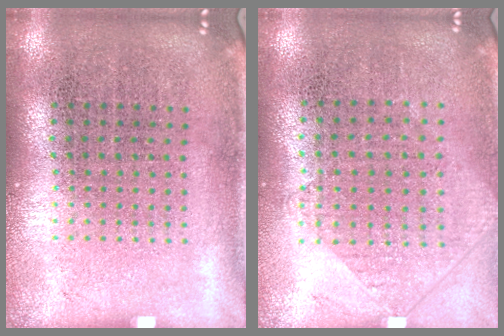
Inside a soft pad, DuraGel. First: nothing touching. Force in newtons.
{"total": 0.9, "press": 0.8, "slide": 0.3}